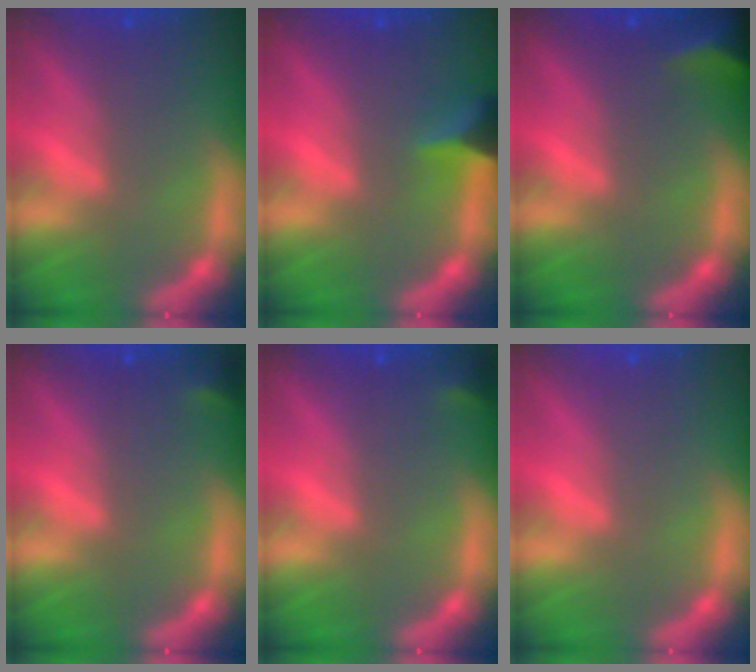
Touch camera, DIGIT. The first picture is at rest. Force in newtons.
{"total": 2.9}
{"total": 4.0}
{"total": 0.9}
{"total": 0.9}
{"total": 0.0}